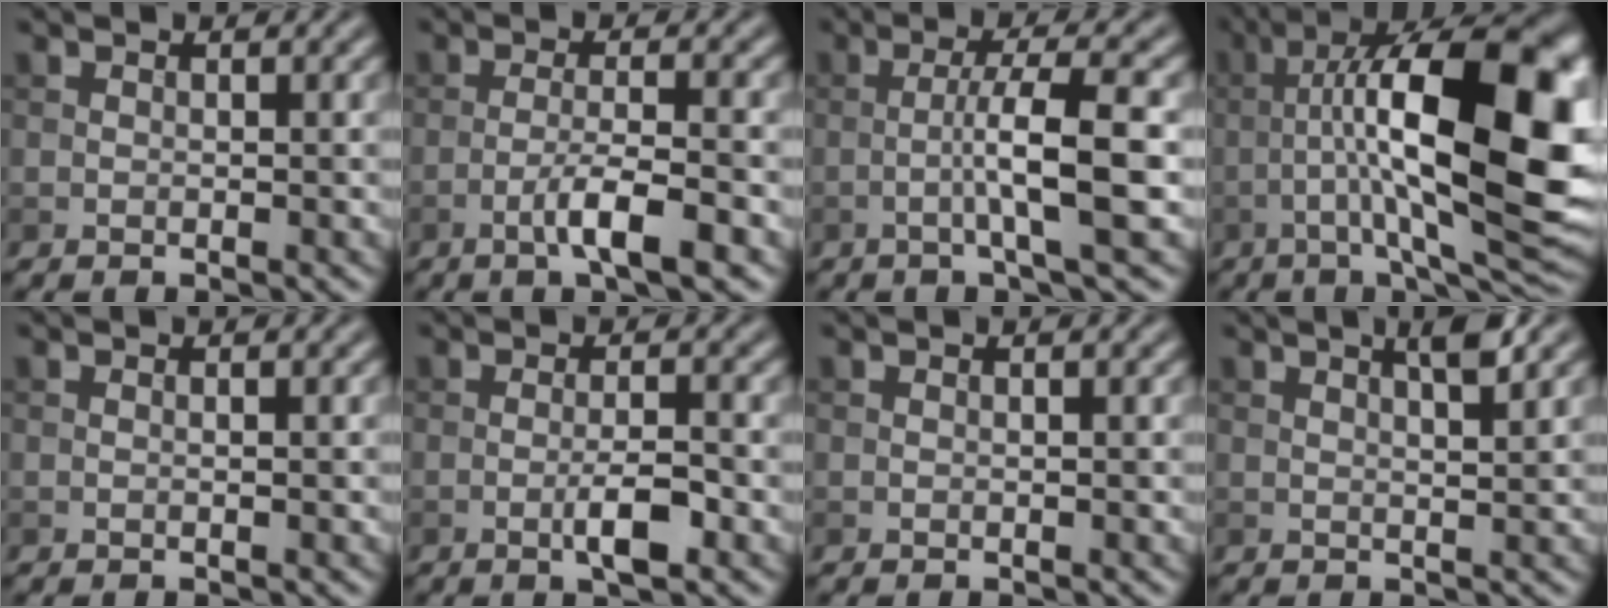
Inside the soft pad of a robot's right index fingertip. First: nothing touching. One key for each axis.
{"total": 4.3, "fx": -2.0, "fy": 0.6, "fz": 3.7, "tx": -0.068, "ty": 0.007, "tz": -0.041}
{"total": 5.8, "fx": -1.2, "fy": 0.5, "fz": 5.7, "tx": -0.090, "ty": 0.015, "tz": -0.028}
{"total": 17.2, "fx": -0.3, "fy": 4.6, "fz": 16.6, "tx": -0.249, "ty": 0.032, "tz": -0.005}
{"total": 0.6, "fx": 0.0, "fy": 0.1, "fz": 0.6, "tx": -0.009, "ty": -0.001, "tz": -0.001}
{"total": 3.3, "fx": -1.2, "fy": 0.6, "fz": 3.0, "tx": -0.053, "ty": 0.003, "tz": -0.025}
{"total": 0.0}
{"total": 2.8, "fx": 1.5, "fy": 0.5, "fz": 2.4, "tx": -0.024, "ty": 0.006, "tz": 0.021}